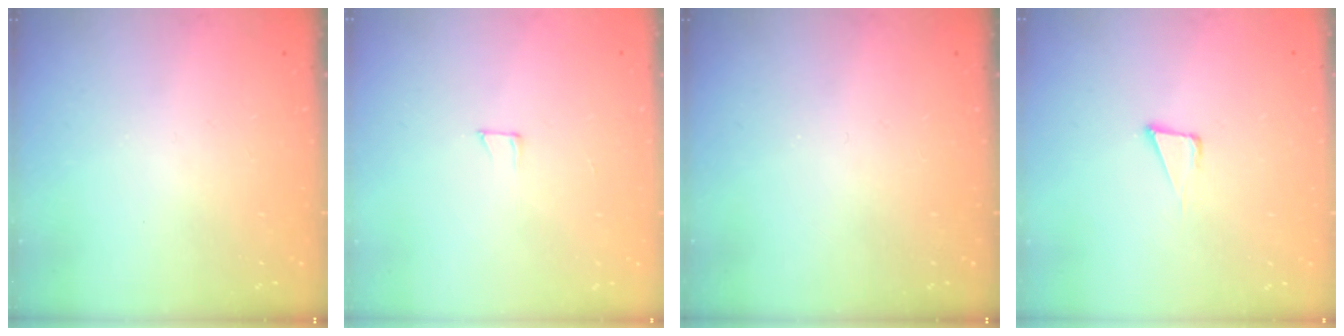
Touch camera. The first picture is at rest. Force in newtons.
{"total": 4.3, "press": 4.3, "slide": 0.4}
{"total": 0.0}
{"total": 4.9, "press": 3.9, "slide": 3.0}